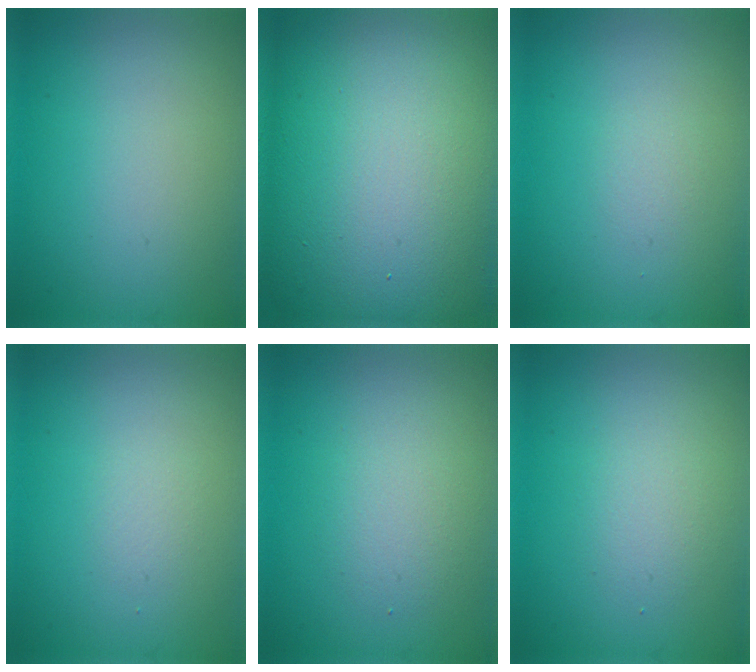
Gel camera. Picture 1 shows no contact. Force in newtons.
{"total": 22.7, "press": 22.7, "slide": 1.2}
{"total": 0.7, "press": 0.7, "slide": 0.1}
{"total": 0.7, "press": 0.7, "slide": 0.0}
{"total": 2.4, "press": 2.4, "slide": 0.1}
{"total": 1.9, "press": 1.8, "slide": 0.2}